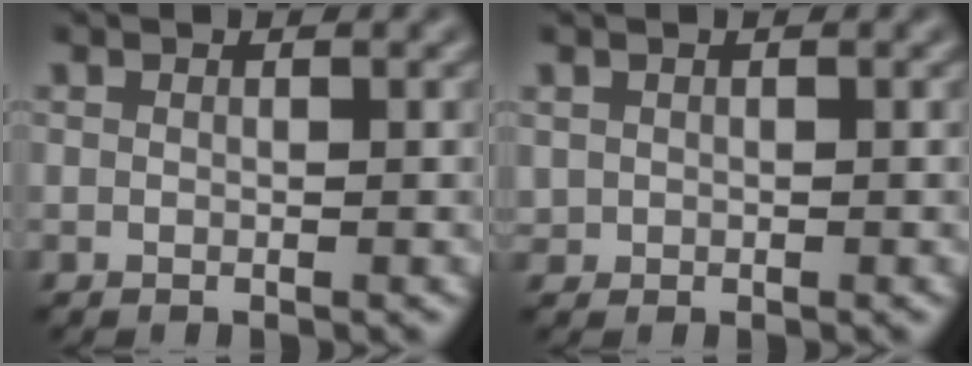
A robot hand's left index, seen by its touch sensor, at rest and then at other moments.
{"total": 0.6, "force": [0.2, 0.6, -0.1], "torque": [0.006, -0.001, 0.003]}